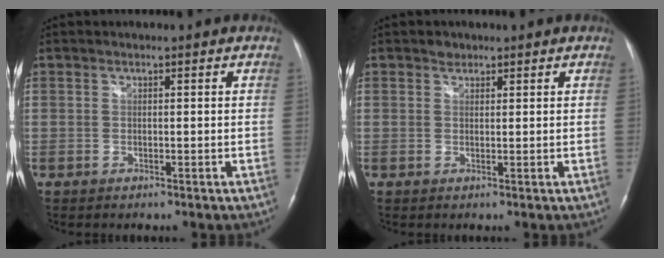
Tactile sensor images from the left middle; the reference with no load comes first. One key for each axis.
{"total": 1.1, "fx": 0.9, "fy": 0.7, "fz": 0.2, "tx": -0.003, "ty": -0.002, "tz": 0.013}